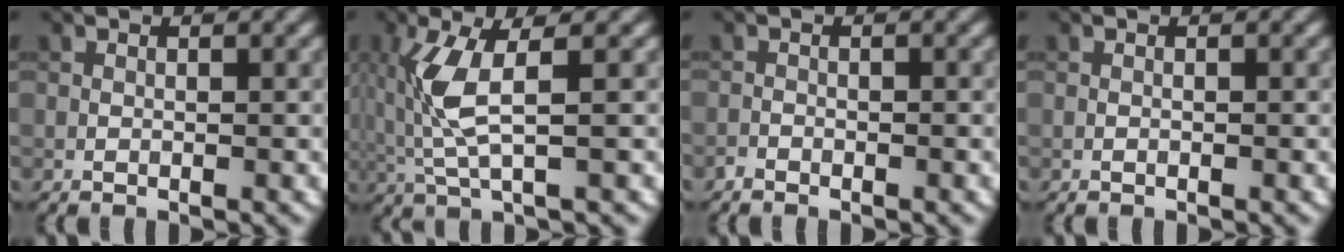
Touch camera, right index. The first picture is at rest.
{"total": 4.7, "force": [0.6, 1.2, 4.5], "torque": [-0.115, -0.001, 0.018]}
{"total": 0.8, "force": [-0.7, 0.2, 0.1], "torque": [0.000, -0.001, -0.015]}
{"total": 0.0}